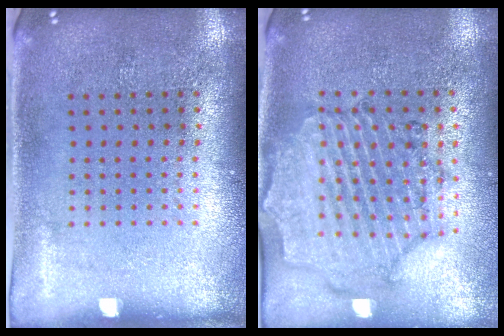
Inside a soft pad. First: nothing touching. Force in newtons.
{"total": 1.6, "press": 1.6, "slide": 0.3}